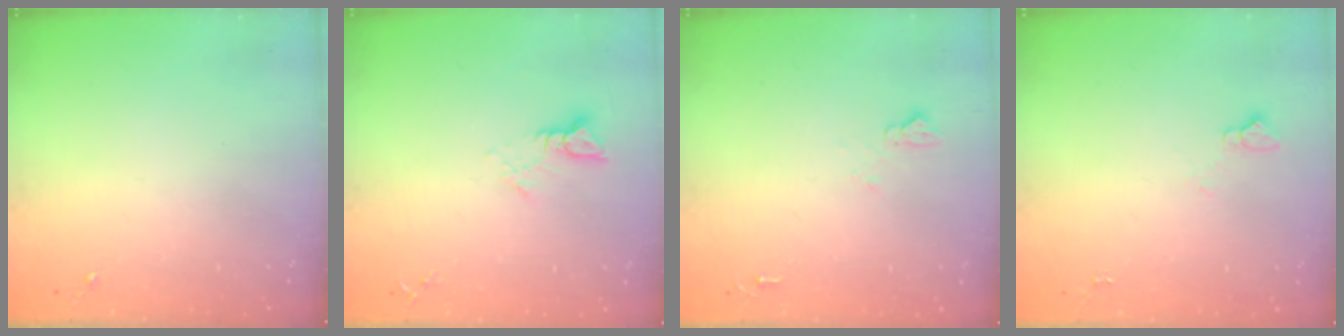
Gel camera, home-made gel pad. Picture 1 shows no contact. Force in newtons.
{"total": 4.4, "press": 4.4, "slide": 0.3}
{"total": 5.4, "press": 5.4, "slide": 0.7}
{"total": 3.1, "press": 3.0, "slide": 0.3}